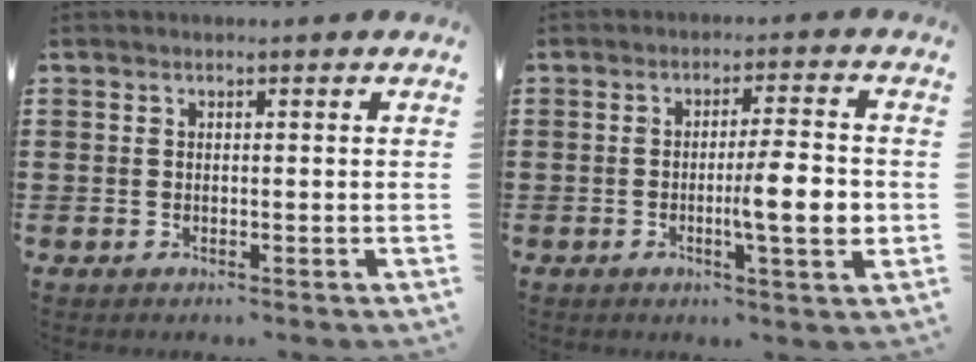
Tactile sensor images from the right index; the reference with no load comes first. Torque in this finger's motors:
{"motor_torque": [1.35, 0.10, 0.50, 0.16]}